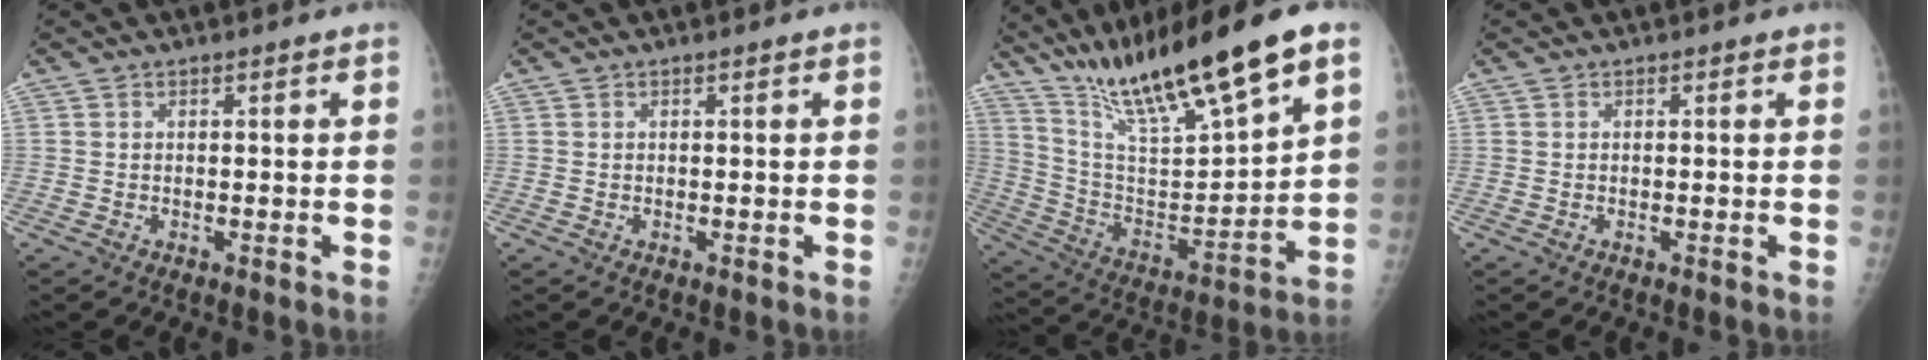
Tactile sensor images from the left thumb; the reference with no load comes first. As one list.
[{"total": 0.0}, {"total": 22.3, "force": [16.0, 3.1, 15.2], "torque": [-0.246, -0.059, 0.293]}, {"total": 0.0}]